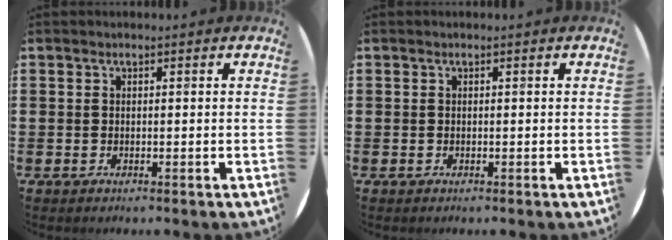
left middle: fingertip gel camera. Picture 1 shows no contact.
{"total": 0.0}